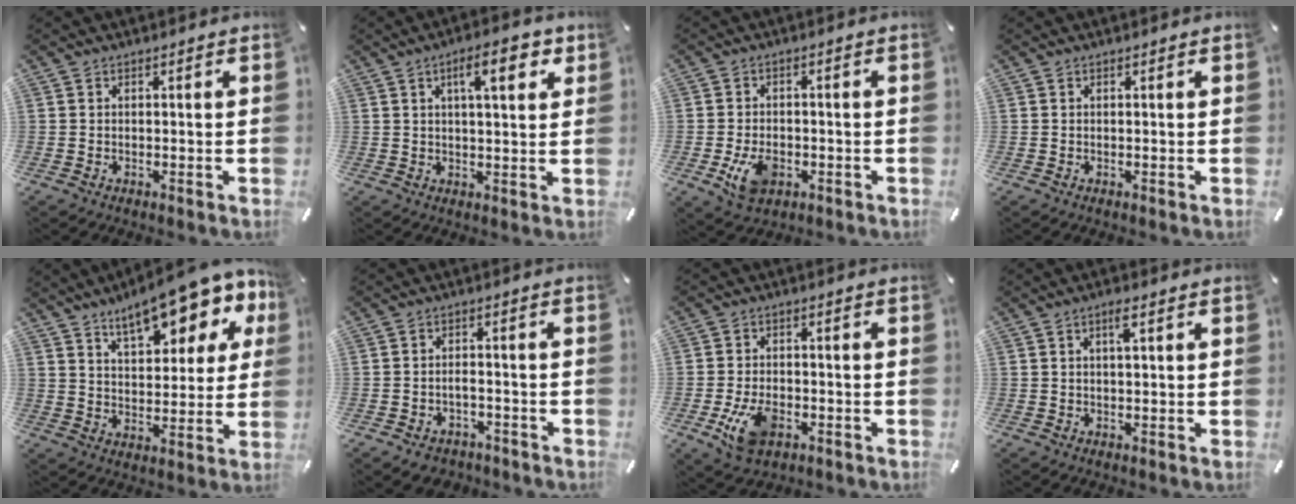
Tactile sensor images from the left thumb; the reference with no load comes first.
{"total": 9.0, "force": [3.9, 2.7, 7.7], "torque": [-0.117, -0.007, 0.056]}
{"total": 7.0, "force": [-2.3, 4.8, 4.5], "torque": [-0.086, 0.001, -0.045]}
{"total": 0.0}
{"total": 16.2, "force": [11.0, 6.6, 9.9], "torque": [-0.152, -0.056, 0.186]}
{"total": 4.0, "force": [-2.5, 2.8, 1.6], "torque": [-0.023, 0.016, -0.044]}
{"total": 8.6, "force": [-3.3, 5.3, 5.9], "torque": [-0.120, 0.007, -0.059]}
{"total": 2.8, "force": [0.9, 0.8, 2.5], "torque": [-0.051, 0.006, 0.013]}